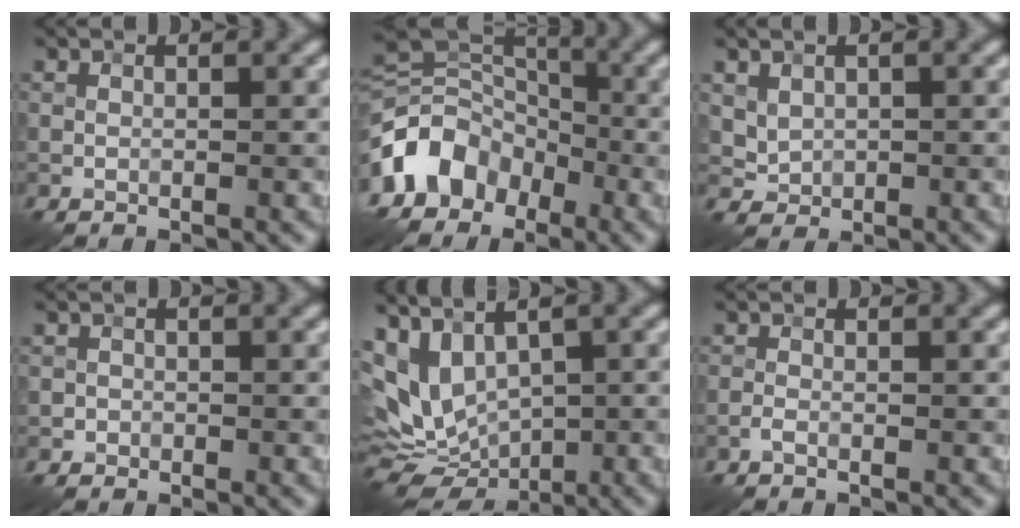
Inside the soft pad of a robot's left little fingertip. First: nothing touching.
{"total": 8.2, "force": [-4.1, 6.1, 3.7], "torque": [-0.068, 0.007, -0.093]}
{"total": 1.5, "force": [0.6, 1.2, 0.7], "torque": [-0.015, -0.004, 0.019]}
{"total": 0.6, "force": [-0.3, 0.5, -0.1], "torque": [0.007, -0.001, -0.006]}
{"total": 5.8, "force": [1.2, 3.2, 4.7], "torque": [-0.100, -0.004, 0.024]}
{"total": 0.6, "force": [-0.4, 0.0, 0.5], "torque": [-0.014, 0.002, -0.010]}